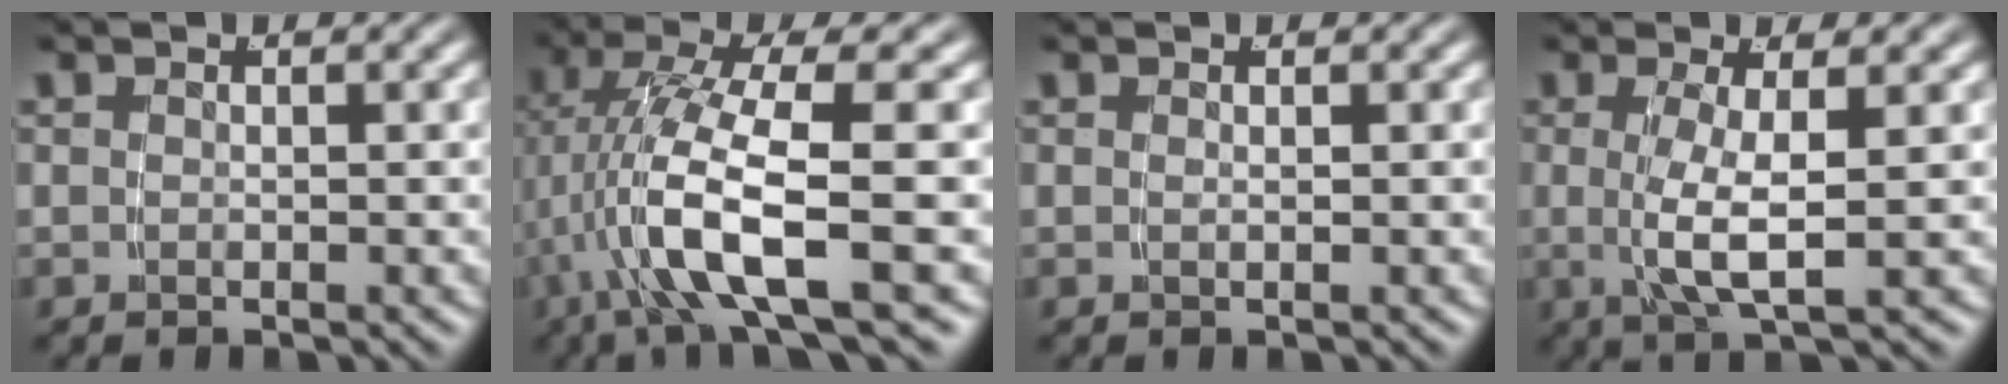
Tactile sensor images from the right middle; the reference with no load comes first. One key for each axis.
{"total": 8.2, "fx": -0.7, "fy": 2.6, "fz": 7.7, "tx": -0.156, "ty": -0.019, "tz": -0.001}
{"total": 0.6, "fx": 0.0, "fy": -0.6, "fz": 0.2, "tx": -0.006, "ty": -0.002, "tz": 0.004}
{"total": 4.2, "fx": -0.1, "fy": 0.5, "fz": 4.1, "tx": -0.088, "ty": -0.010, "tz": 0.005}